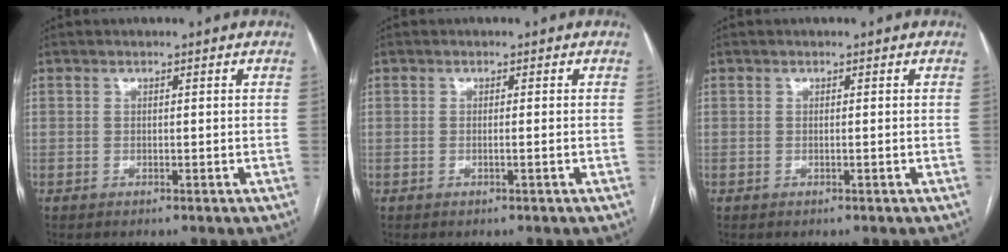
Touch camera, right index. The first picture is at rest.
{"total": 0.7, "force": [-0.3, -0.3, 0.6], "torque": [-0.007, 0.001, -0.006]}
{"total": 0.0}